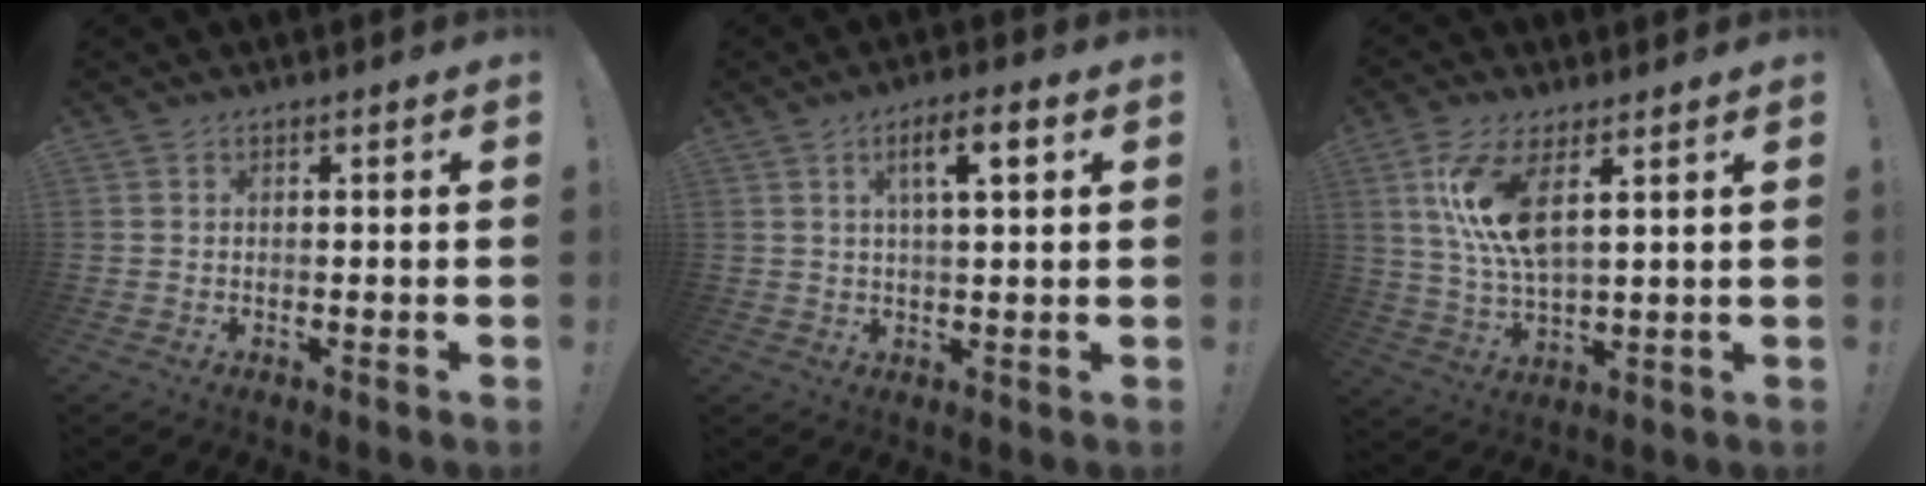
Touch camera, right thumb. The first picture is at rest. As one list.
[{"total": 7.3, "force": [2.7, 1.9, 6.5], "torque": [-0.099, -0.003, 0.037]}, {"total": 12.1, "force": [5.1, 4.2, 10.2], "torque": [-0.202, -0.026, 0.087]}]